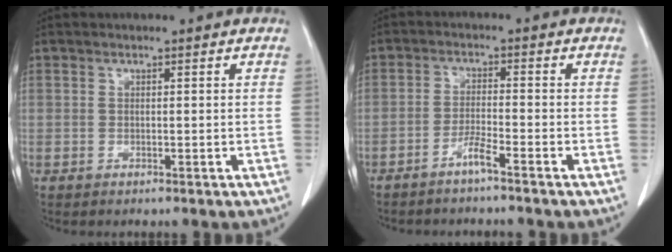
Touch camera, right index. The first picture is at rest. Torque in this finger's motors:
{"motor_torque": [0.40, -0.37, 0.00, 0.01]}